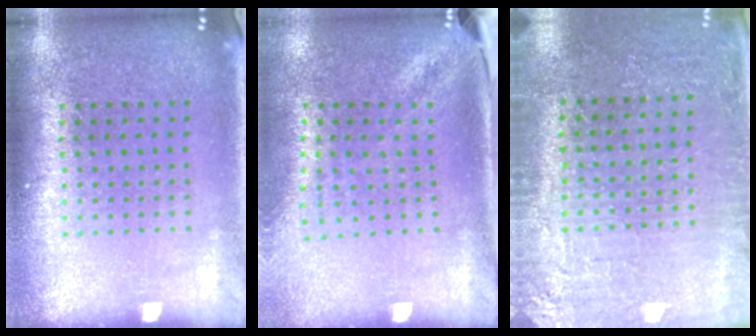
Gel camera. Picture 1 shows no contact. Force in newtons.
{"total": 1.8, "press": 1.4, "slide": 1.2}
{"total": 2.8, "press": 2.8, "slide": 0.4}